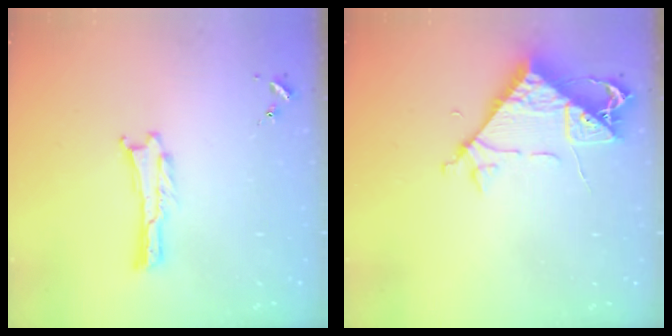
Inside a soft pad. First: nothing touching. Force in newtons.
{"total": 7.6, "press": 7.6, "slide": 0.6}